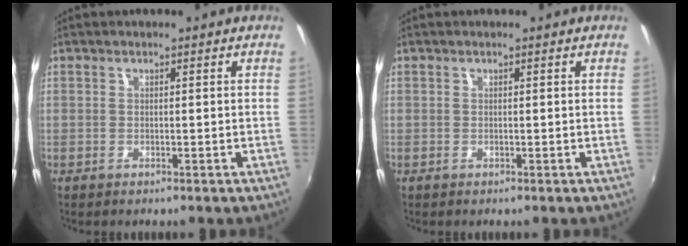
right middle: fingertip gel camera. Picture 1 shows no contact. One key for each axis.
{"total": 0.0}